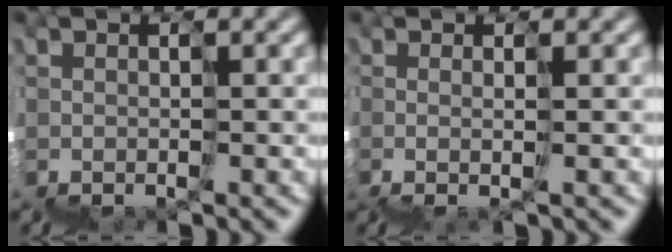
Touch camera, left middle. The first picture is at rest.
{"total": 1.9, "force": [0.2, 0.6, 1.8], "torque": [0.003, 0.012, 0.006]}